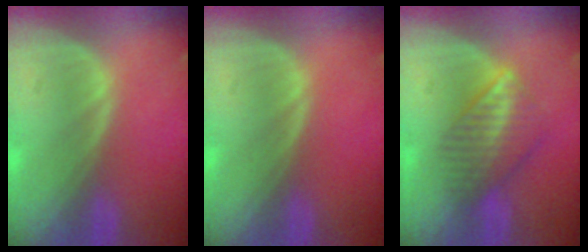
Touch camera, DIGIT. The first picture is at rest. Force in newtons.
{"total": 0.0}
{"total": 6.7, "press": 5.8, "slide": 3.3}